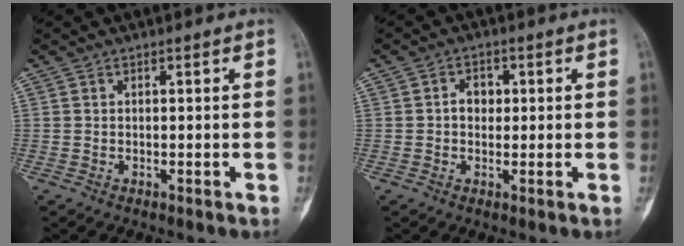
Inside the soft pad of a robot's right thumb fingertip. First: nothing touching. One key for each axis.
{"total": 3.1, "fx": 0.2, "fy": 2.5, "fz": 1.8, "tx": -0.013, "ty": 0.007, "tz": 0.000}